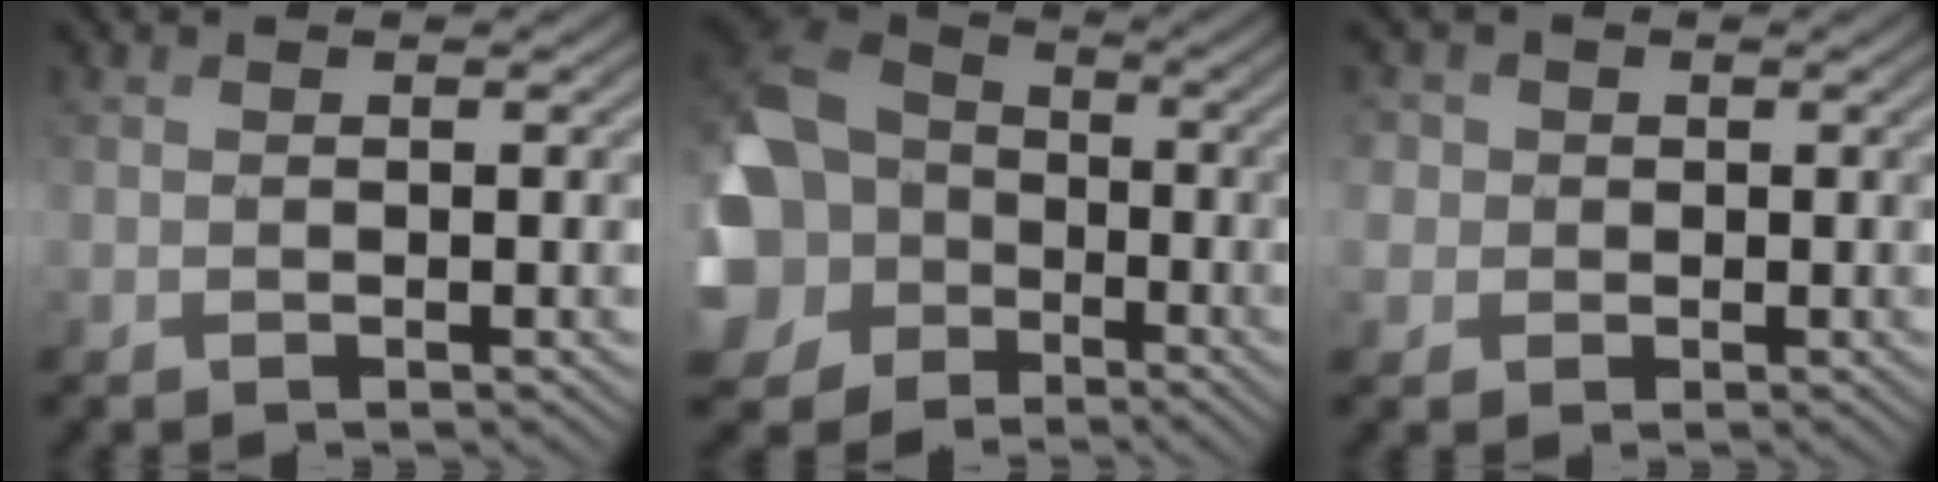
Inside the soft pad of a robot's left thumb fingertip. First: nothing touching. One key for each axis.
{"total": 17.1, "fx": -3.1, "fy": 14.6, "fz": 8.3, "tx": -0.264, "ty": -0.022, "tz": -0.085}
{"total": 3.7, "fx": 0.9, "fy": 3.5, "fz": 0.5, "tx": -0.024, "ty": 0.013, "tz": -0.002}